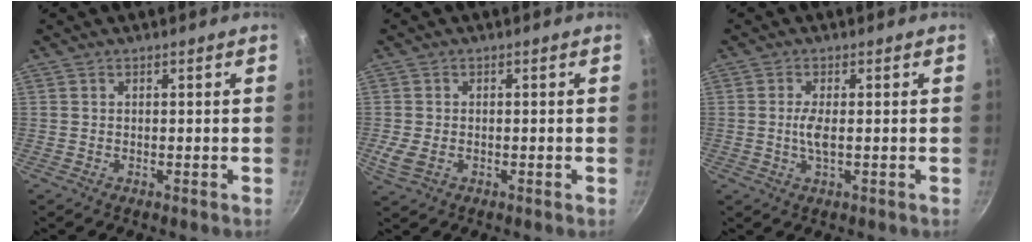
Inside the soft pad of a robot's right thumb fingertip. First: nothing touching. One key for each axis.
{"total": 3.4, "fx": -0.8, "fy": 2.2, "fz": 2.5, "tx": -0.054, "ty": -0.003, "tz": -0.015}
{"total": 3.0, "fx": -0.1, "fy": 0.8, "fz": 2.9, "tx": -0.069, "ty": -0.001, "tz": -0.004}